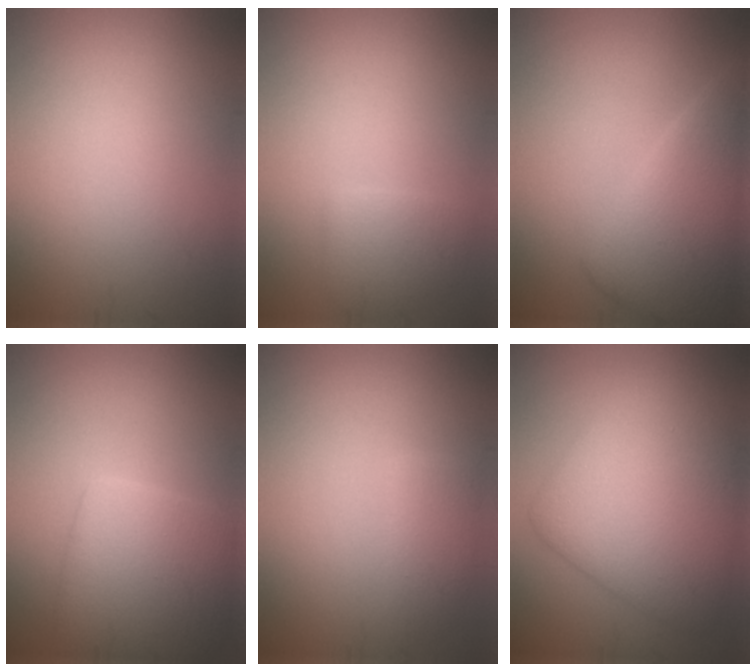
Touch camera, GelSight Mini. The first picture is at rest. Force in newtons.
{"total": 2.3, "press": 2.3, "slide": 0.2}
{"total": 7.0, "press": 7.0, "slide": 0.3}
{"total": 6.8, "press": 6.8, "slide": 0.2}
{"total": 2.1, "press": 2.1, "slide": 0.2}
{"total": 9.0, "press": 9.0, "slide": 0.1}